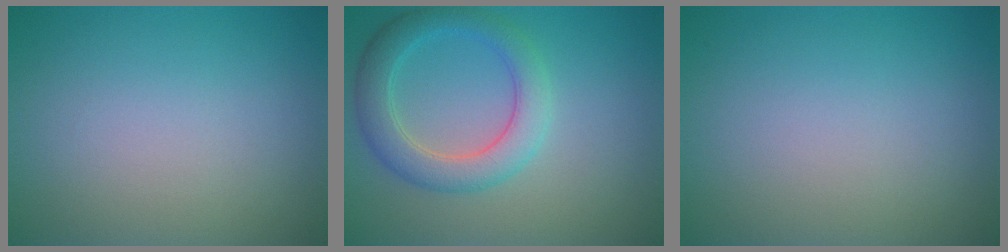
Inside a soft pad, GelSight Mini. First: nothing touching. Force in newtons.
{"total": 4.2, "press": 4.2, "slide": 0.1}
{"total": 0.0}